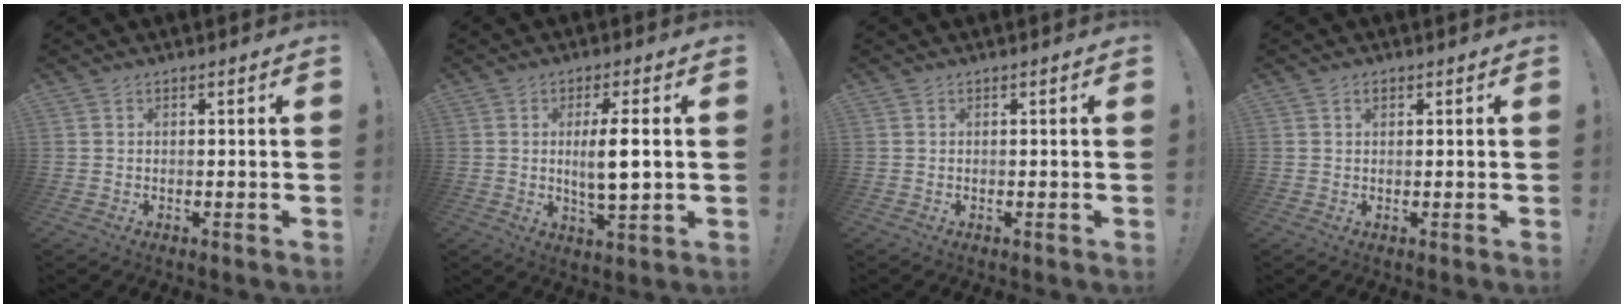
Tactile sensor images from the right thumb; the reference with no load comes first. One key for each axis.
{"total": 7.6, "fx": 1.1, "fy": 1.5, "fz": 7.4, "tx": -0.131, "ty": -0.010, "tz": 0.011}
{"total": 0.0}
{"total": 1.1, "fx": 0.6, "fy": 0.7, "fz": 0.6, "tx": -0.012, "ty": 0.002, "tz": 0.012}